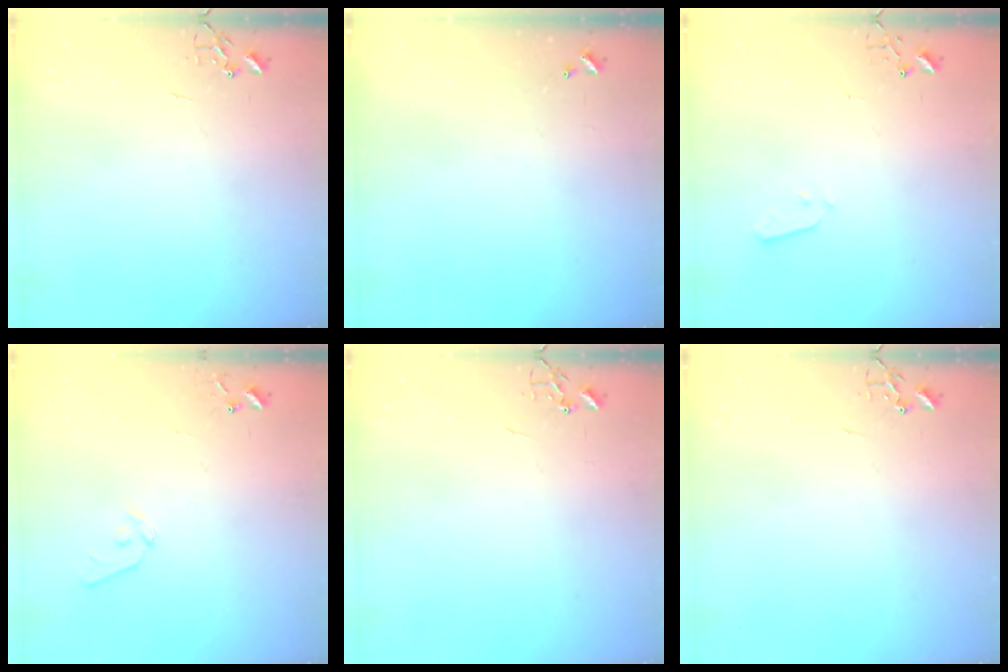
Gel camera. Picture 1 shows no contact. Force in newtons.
{"total": 0.0}
{"total": 2.2, "press": 2.1, "slide": 0.3}
{"total": 7.2, "press": 7.2, "slide": 0.5}
{"total": 0.0}
{"total": 0.0}